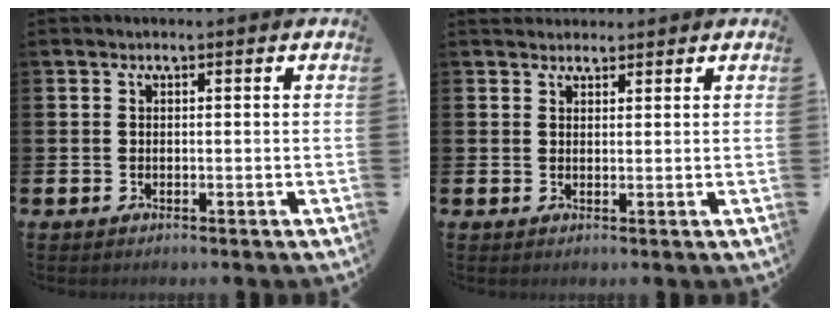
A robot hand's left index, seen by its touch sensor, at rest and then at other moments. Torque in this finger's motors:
{"motor_torque": [-0.08, 0.18, -0.04, -0.01]}